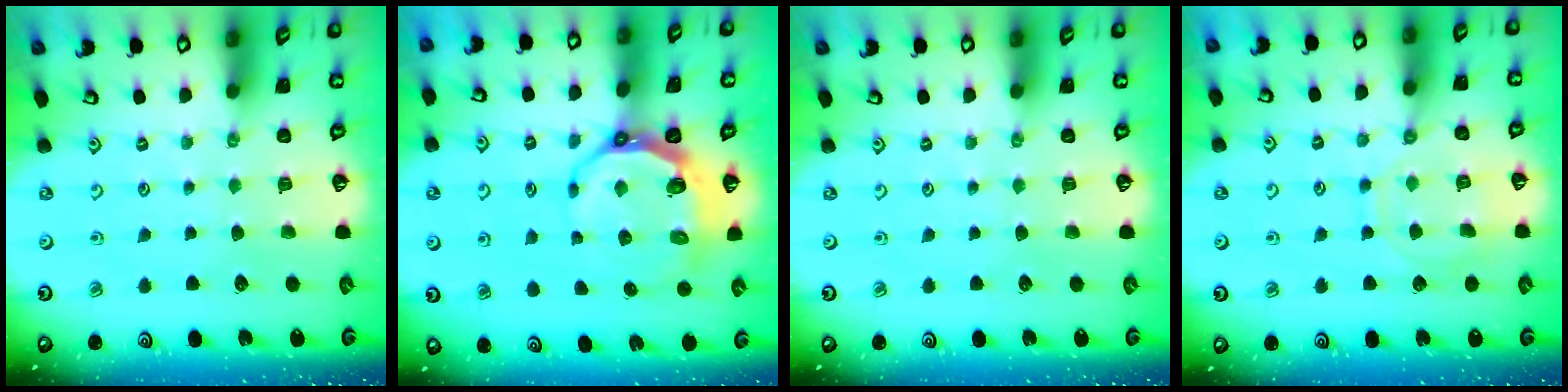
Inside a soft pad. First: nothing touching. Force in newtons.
{"total": 8.9, "press": 7.9, "slide": 4.1}
{"total": 0.0}
{"total": 10.1, "press": 10.0, "slide": 1.0}